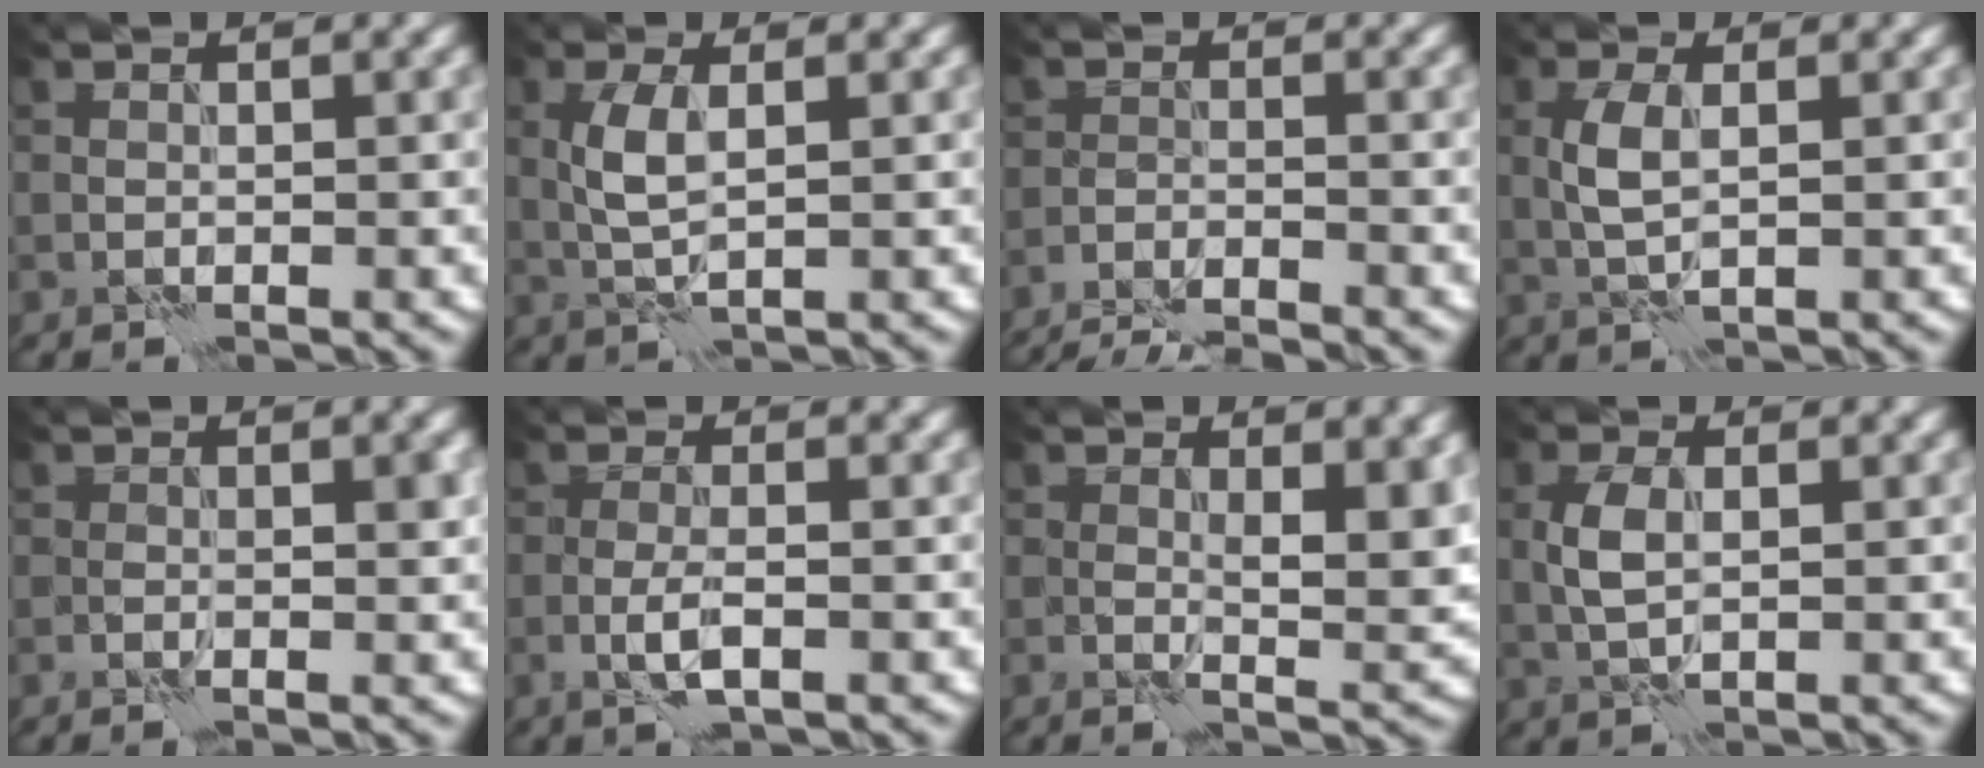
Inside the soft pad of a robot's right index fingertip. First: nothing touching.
{"total": 3.1, "force": [0.3, 1.0, 2.9], "torque": [-0.068, 0.003, 0.007]}
{"total": 6.5, "force": [-6.1, 1.0, 1.9], "torque": [-0.033, -0.008, -0.096]}
{"total": 2.8, "force": [0.2, 1.1, 2.6], "torque": [-0.063, 0.002, 0.005]}
{"total": 1.4, "force": [-0.2, 0.7, 1.2], "torque": [-0.014, -0.002, -0.005]}
{"total": 2.5, "force": [-0.9, 0.6, 2.2], "torque": [-0.046, 0.003, -0.022]}
{"total": 4.2, "force": [0.9, 1.6, 3.8], "torque": [-0.056, -0.006, 0.017]}
{"total": 2.9, "force": [0.2, 1.4, 2.5], "torque": [-0.061, 0.001, 0.004]}